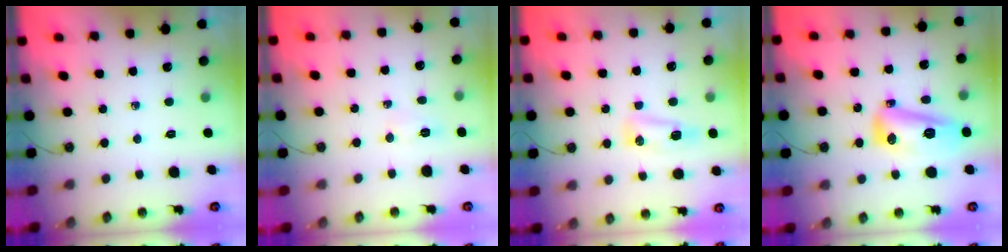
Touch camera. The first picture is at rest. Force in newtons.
{"total": 3.1, "press": 2.8, "slide": 1.3}
{"total": 16.8, "press": 8.4, "slide": 14.6}
{"total": 11.9, "press": 11.8, "slide": 1.0}